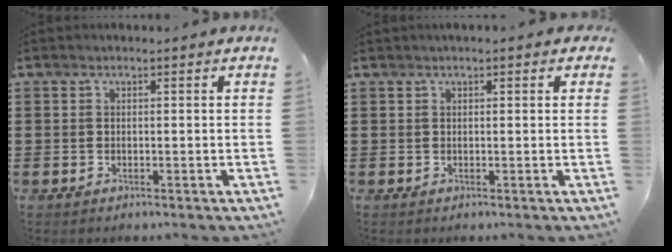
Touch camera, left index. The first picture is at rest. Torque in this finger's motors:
{"motor_torque": [1.11, -1.03, 0.64, 0.13]}